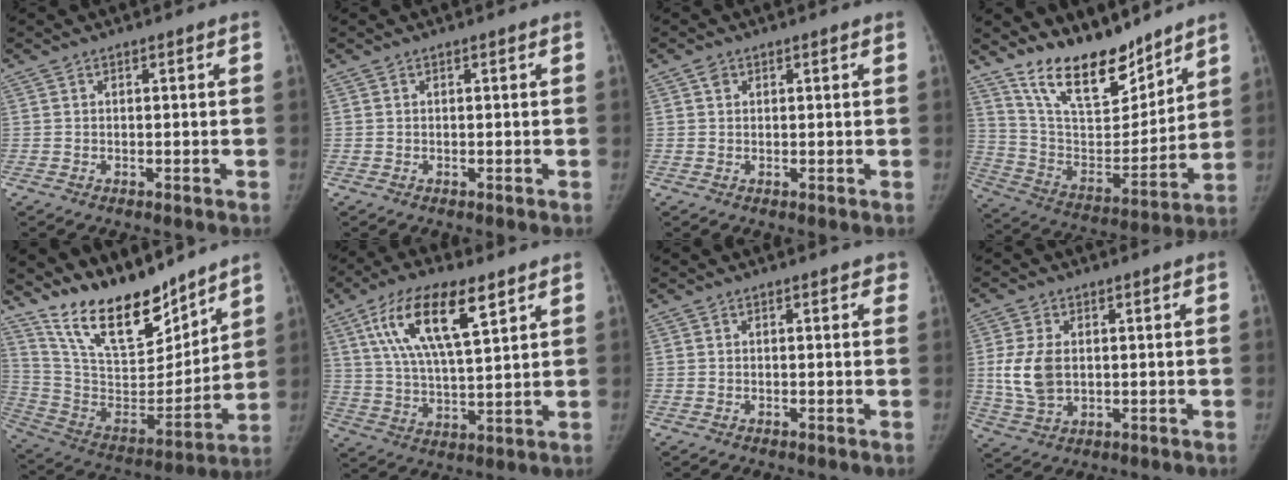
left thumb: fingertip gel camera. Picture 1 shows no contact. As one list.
[{"total": 0.0}, {"total": 1.5, "force": [0.8, 1.1, 0.7], "torque": [-0.003, -0.002, 0.011]}, {"total": 18.1, "force": [14.4, 6.7, 8.5], "torque": [-0.097, -0.097, 0.262]}, {"total": 20.5, "force": [16.8, 6.9, 9.4], "torque": [-0.114, -0.112, 0.304]}, {"total": 15.7, "force": [7.6, 5.3, 12.6], "torque": [-0.216, -0.022, 0.139]}, {"total": 1.6, "force": [1.1, 0.8, 0.8], "torque": [0.009, 0.000, 0.005]}, {"total": 7.9, "force": [0.6, 5.2, 5.9], "torque": [-0.110, -0.010, 0.021]}]